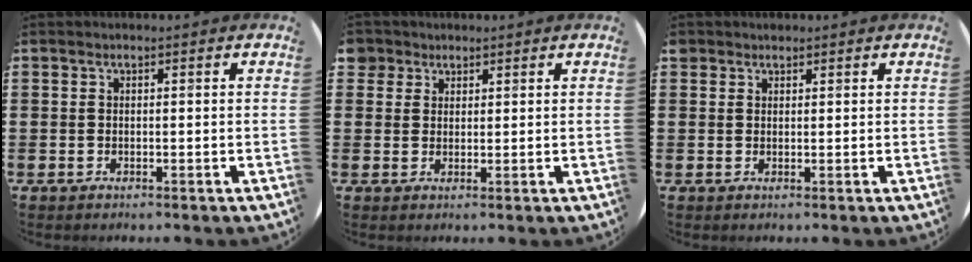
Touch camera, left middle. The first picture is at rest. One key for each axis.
{"total": 2.5, "fx": 1.9, "fy": 1.7, "fz": 0.0, "tx": 0.003, "ty": 0.004, "tz": 0.035}
{"total": 1.1, "fx": 1.0, "fy": 0.5, "fz": 0.0, "tx": -0.001, "ty": 0.003, "tz": 0.019}